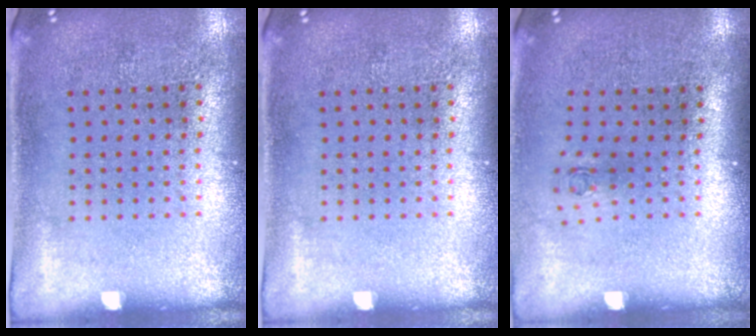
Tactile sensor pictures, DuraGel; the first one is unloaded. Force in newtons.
{"total": 0.0}
{"total": 0.7, "press": 0.3, "slide": 0.6}